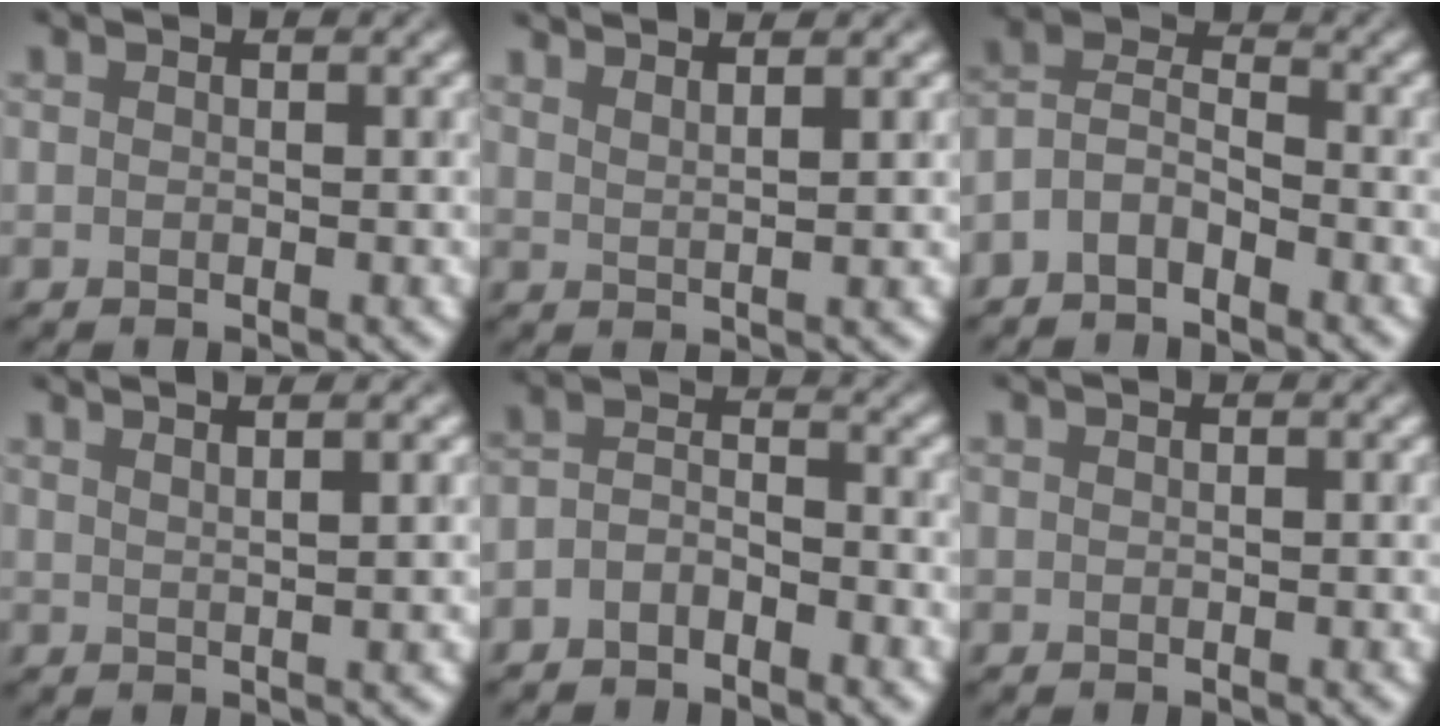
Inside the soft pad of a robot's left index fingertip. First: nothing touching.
{"total": 3.8, "force": [3.2, 0.8, 2.0], "torque": [-0.008, 0.022, 0.026]}
{"total": 3.0, "force": [-2.5, 1.2, 1.2], "torque": [-0.026, 0.012, -0.052]}
{"total": 5.3, "force": [3.7, 1.5, 3.5], "torque": [-0.027, 0.037, 0.025]}
{"total": 2.2, "force": [-1.8, 0.8, 1.0], "torque": [-0.027, 0.007, -0.033]}
{"total": 0.9, "force": [0.7, 0.4, 0.5], "torque": [0.002, 0.000, 0.003]}